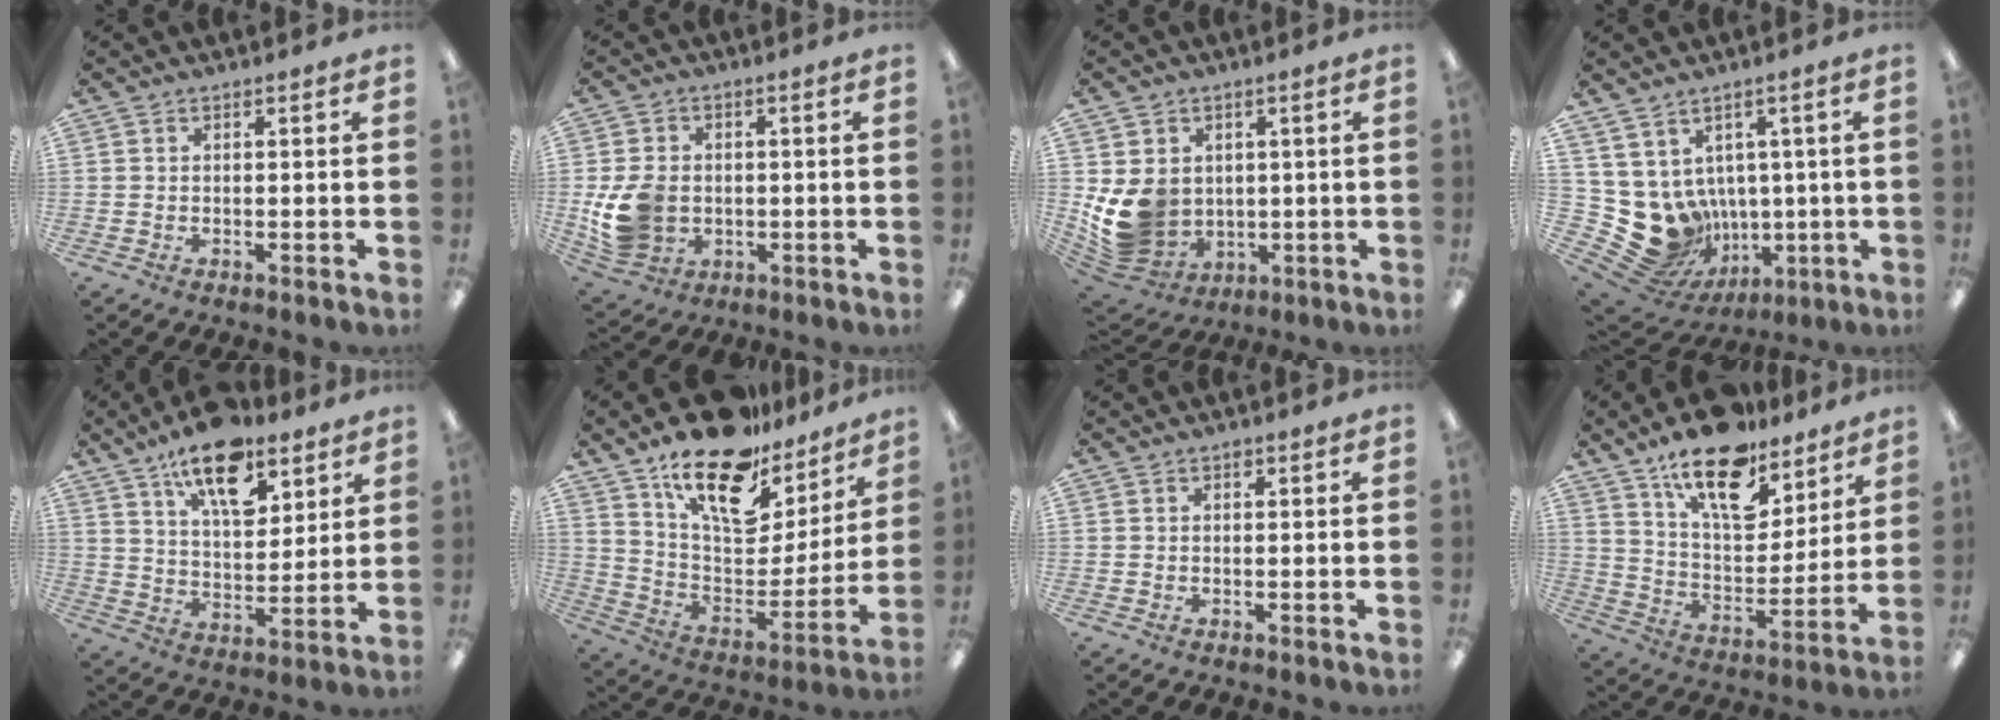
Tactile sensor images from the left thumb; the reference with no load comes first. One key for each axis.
{"total": 10.8, "fx": -1.3, "fy": 8.8, "fz": 6.1, "tx": -0.136, "ty": 0.017, "tz": -0.018}
{"total": 11.5, "fx": 0.8, "fy": 10.2, "fz": 5.3, "tx": -0.132, "ty": -0.013, "tz": 0.024}
{"total": 11.8, "fx": -1.0, "fy": 10.8, "fz": 4.6, "tx": -0.142, "ty": -0.028, "tz": 0.004}
{"total": 16.1, "fx": 10.8, "fy": 7.6, "fz": 9.3, "tx": -0.142, "ty": -0.051, "tz": 0.185}
{"total": 20.0, "fx": 14.3, "fy": 9.3, "fz": 10.5, "tx": -0.167, "ty": -0.102, "tz": 0.250}
{"total": 0.7, "fx": 0.5, "fy": 0.4, "fz": 0.3, "tx": -0.007, "ty": 0.004, "tz": 0.008}
{"total": 18.5, "fx": 13.4, "fy": 8.2, "fz": 9.8, "tx": -0.165, "ty": -0.080, "tz": 0.235}